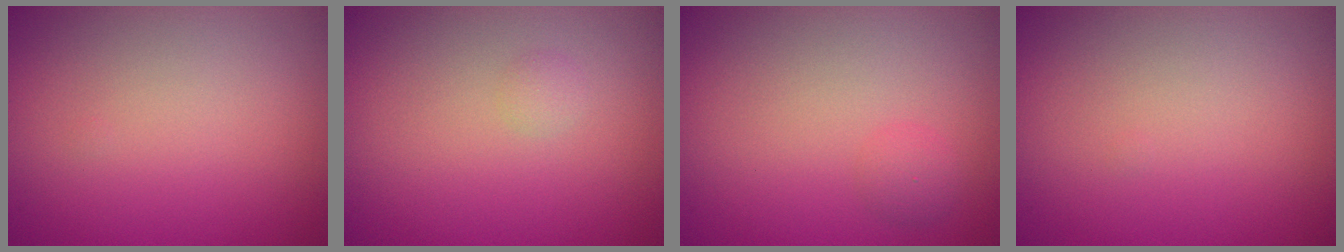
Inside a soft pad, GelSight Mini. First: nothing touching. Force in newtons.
{"total": 0.7, "press": 0.7, "slide": 0.0}
{"total": 0.8, "press": 0.8, "slide": 0.0}
{"total": 0.0}